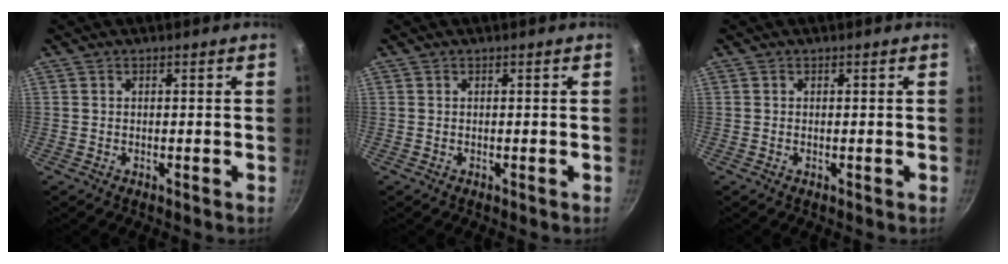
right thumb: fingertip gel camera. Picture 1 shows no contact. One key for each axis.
{"total": 0.0}
{"total": 0.0}